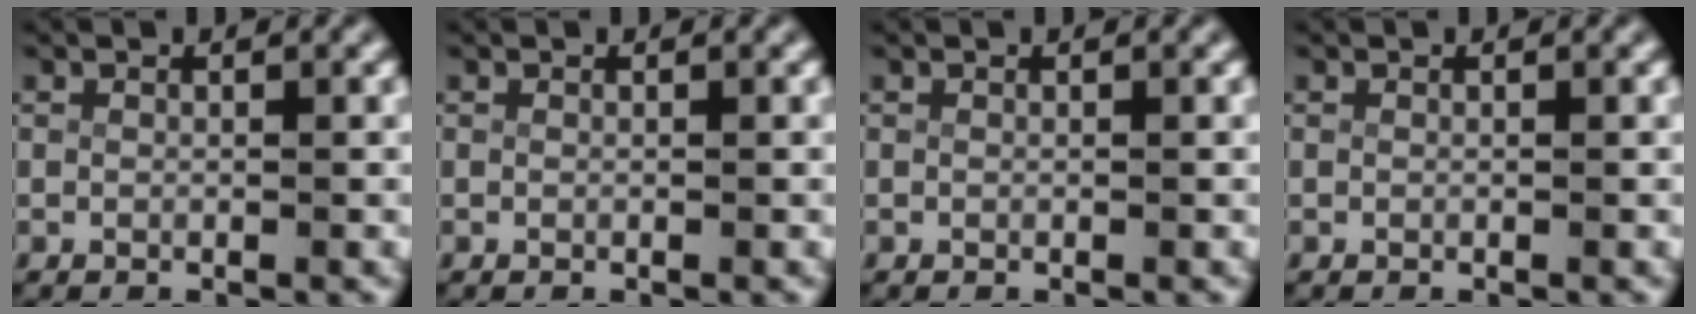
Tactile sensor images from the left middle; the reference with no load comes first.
{"total": 0.0}
{"total": 0.0}
{"total": 0.0}